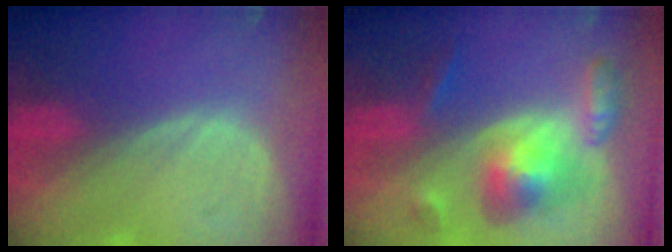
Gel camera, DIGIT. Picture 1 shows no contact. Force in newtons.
{"total": 8.3, "press": 8.2, "slide": 0.6}